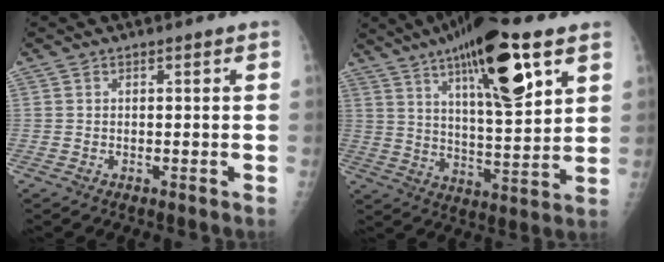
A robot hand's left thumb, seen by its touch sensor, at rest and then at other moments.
{"total": 20.4, "force": [10.3, 5.5, 16.7], "torque": [-0.248, -0.038, 0.165]}